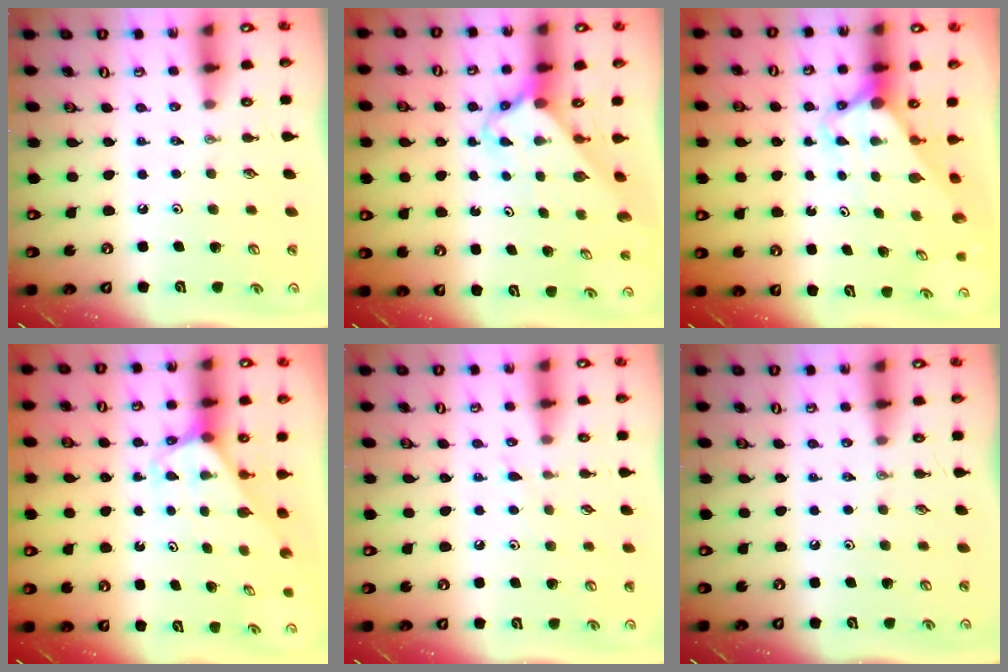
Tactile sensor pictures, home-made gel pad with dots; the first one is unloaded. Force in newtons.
{"total": 2.5, "press": 2.5, "slide": 0.2}
{"total": 3.1, "press": 3.1, "slide": 0.2}
{"total": 2.5, "press": 2.5, "slide": 0.2}
{"total": 5.0, "press": 4.9, "slide": 0.6}
{"total": 0.0}